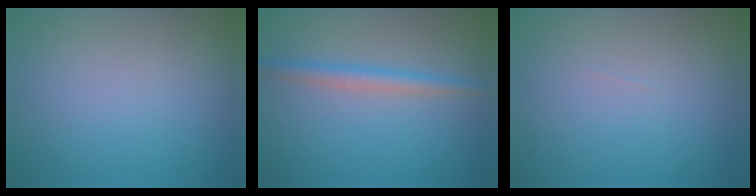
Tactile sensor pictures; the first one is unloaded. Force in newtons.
{"total": 2.3, "press": 2.3, "slide": 0.1}
{"total": 0.0}